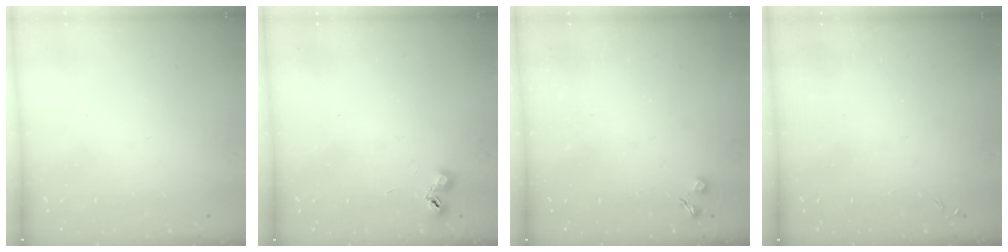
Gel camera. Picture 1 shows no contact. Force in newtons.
{"total": 5.7, "press": 5.6, "slide": 0.9}
{"total": 2.3, "press": 2.3, "slide": 0.4}
{"total": 0.0}